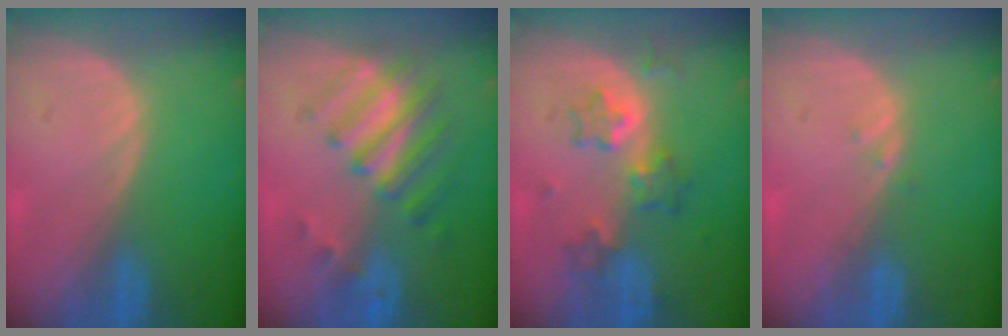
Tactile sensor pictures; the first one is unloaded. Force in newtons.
{"total": 7.8, "press": 7.0, "slide": 3.4}
{"total": 6.0, "press": 5.7, "slide": 1.8}
{"total": 0.7, "press": 0.6, "slide": 0.3}